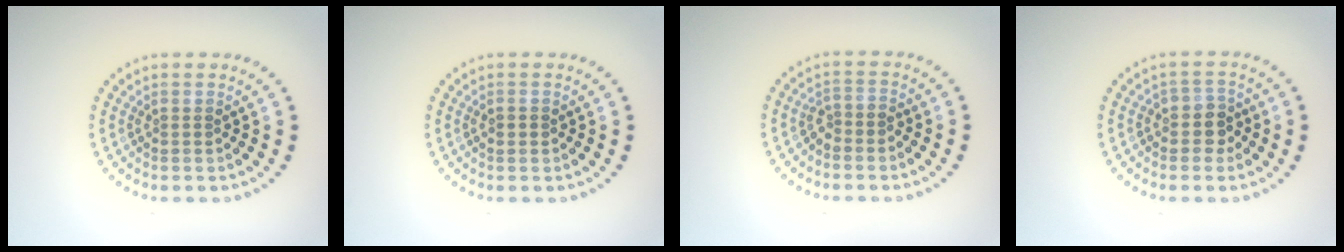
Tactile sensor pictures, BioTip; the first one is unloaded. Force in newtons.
{"total": 1.0, "press": 1.0, "slide": 0.1}
{"total": 1.6, "press": 1.2, "slide": 1.0}
{"total": 2.1, "press": 1.9, "slide": 0.9}